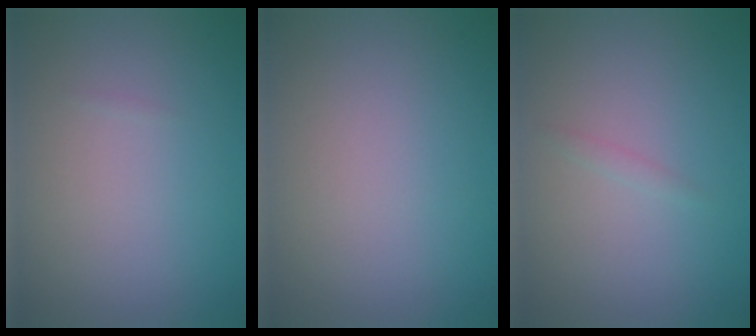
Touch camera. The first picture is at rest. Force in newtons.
{"total": 0.0}
{"total": 0.5, "press": 0.5, "slide": 0.1}